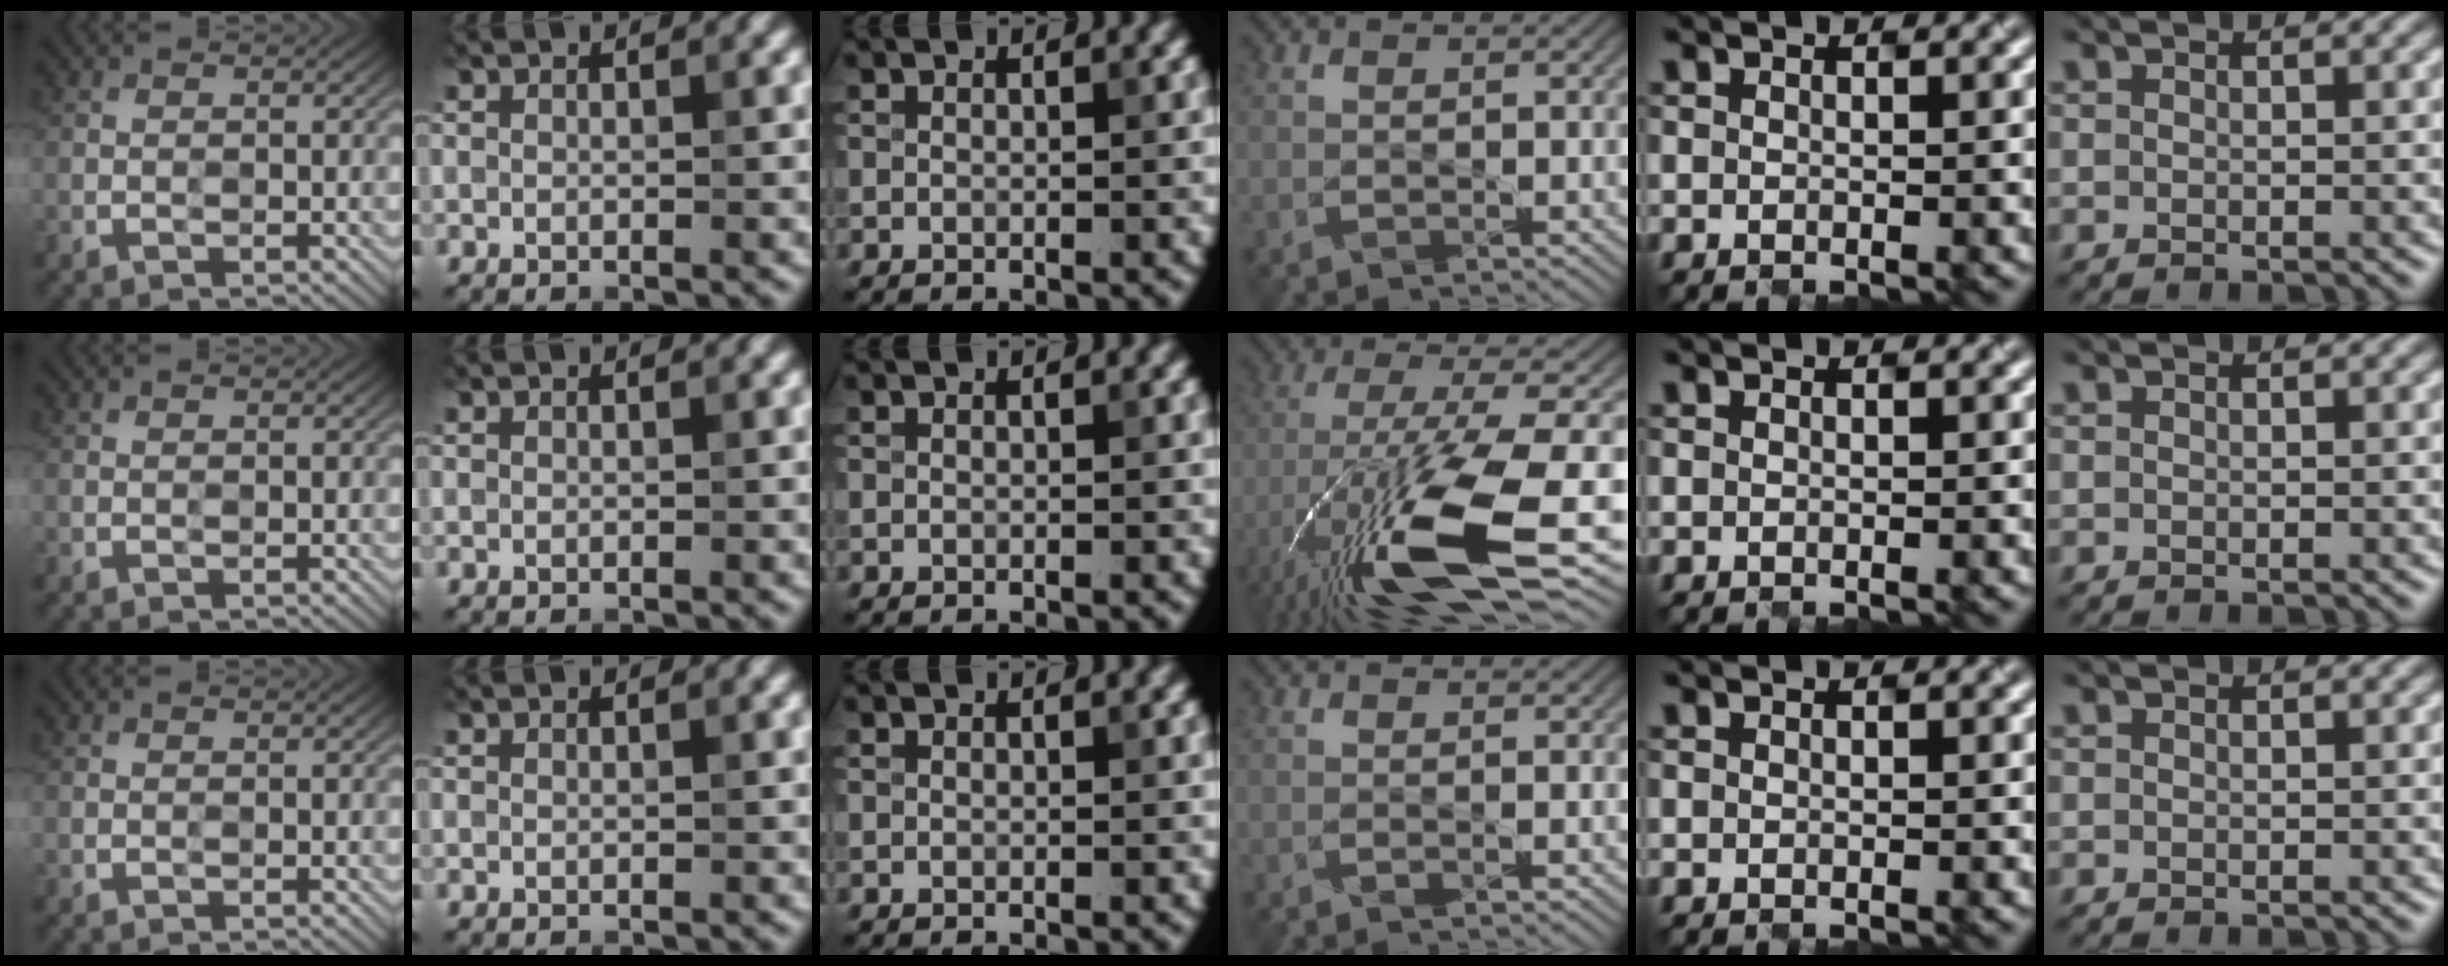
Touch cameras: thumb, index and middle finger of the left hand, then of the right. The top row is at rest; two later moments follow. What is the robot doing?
{"motion": "open", "object": "sandwich press"}